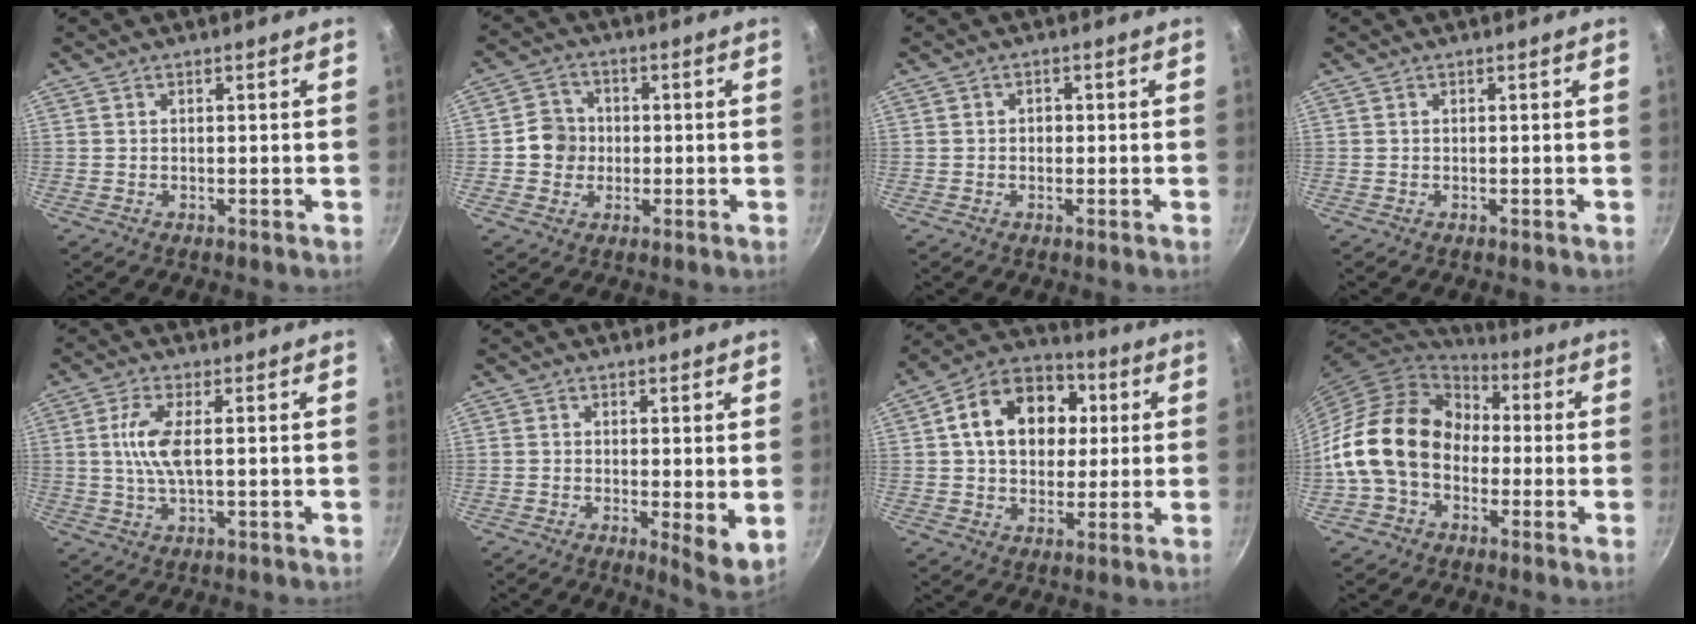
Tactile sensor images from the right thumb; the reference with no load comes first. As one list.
[{"total": 6.0, "force": [-0.4, 5.7, 2.0], "torque": [-0.002, 0.012, -0.018]}, {"total": 1.5, "force": [-0.1, 1.3, 0.7], "torque": [-0.006, 0.003, -0.003]}, {"total": 0.0}, {"total": 6.7, "force": [0.7, 2.1, 6.3], "torque": [-0.142, 0.001, 0.014]}, {"total": 6.0, "force": [0.0, 2.0, 5.7], "torque": [-0.078, -0.023, 0.000]}, {"total": 17.0, "force": [3.5, 12.7, 10.8], "torque": [-0.147, 0.022, 0.043]}, {"total": 18.2, "force": [-1.7, 14.0, 11.5], "torque": [-0.177, 0.050, -0.043]}]